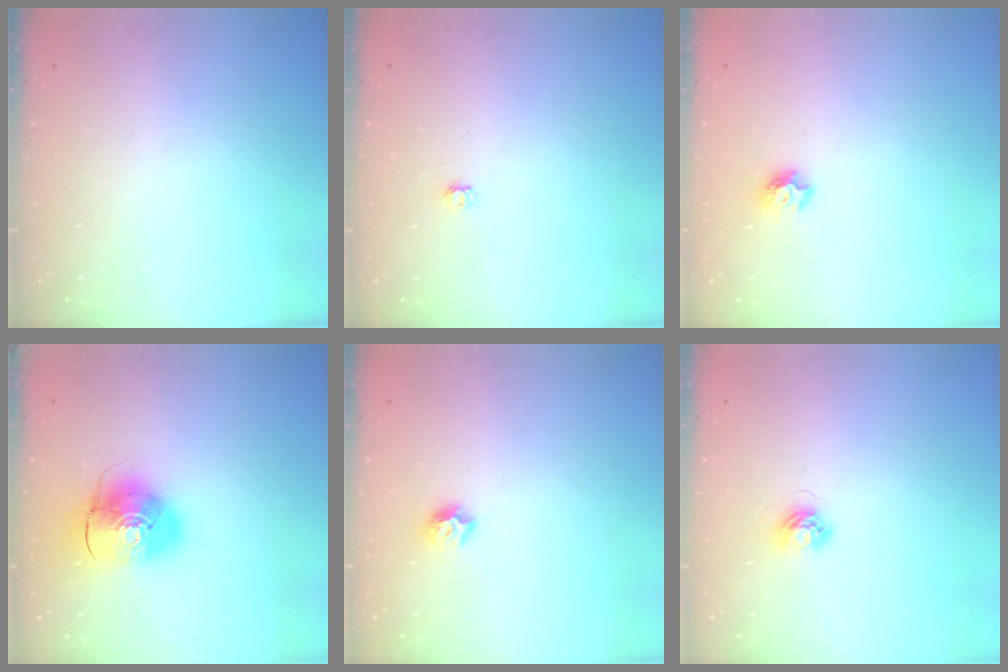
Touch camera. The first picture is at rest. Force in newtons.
{"total": 2.9, "press": 2.9, "slide": 0.3}
{"total": 5.1, "press": 5.0, "slide": 0.6}
{"total": 11.4, "press": 11.3, "slide": 1.8}
{"total": 5.3, "press": 5.3, "slide": 0.7}
{"total": 4.4, "press": 4.4, "slide": 0.5}